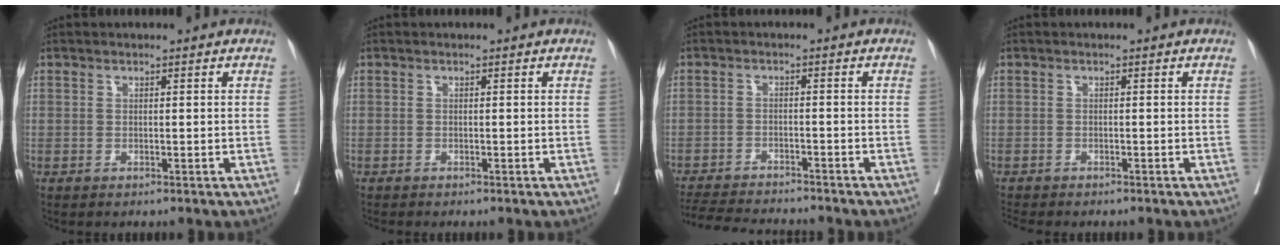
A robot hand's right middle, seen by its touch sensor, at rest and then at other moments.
{"total": 1.0, "force": [-0.9, -0.2, 0.4], "torque": [0.000, 0.001, -0.012]}
{"total": 11.5, "force": [-10.7, 0.7, 4.1], "torque": [-0.060, -0.014, -0.156]}
{"total": 3.4, "force": [-3.2, 0.3, 1.3], "torque": [-0.017, -0.009, -0.047]}